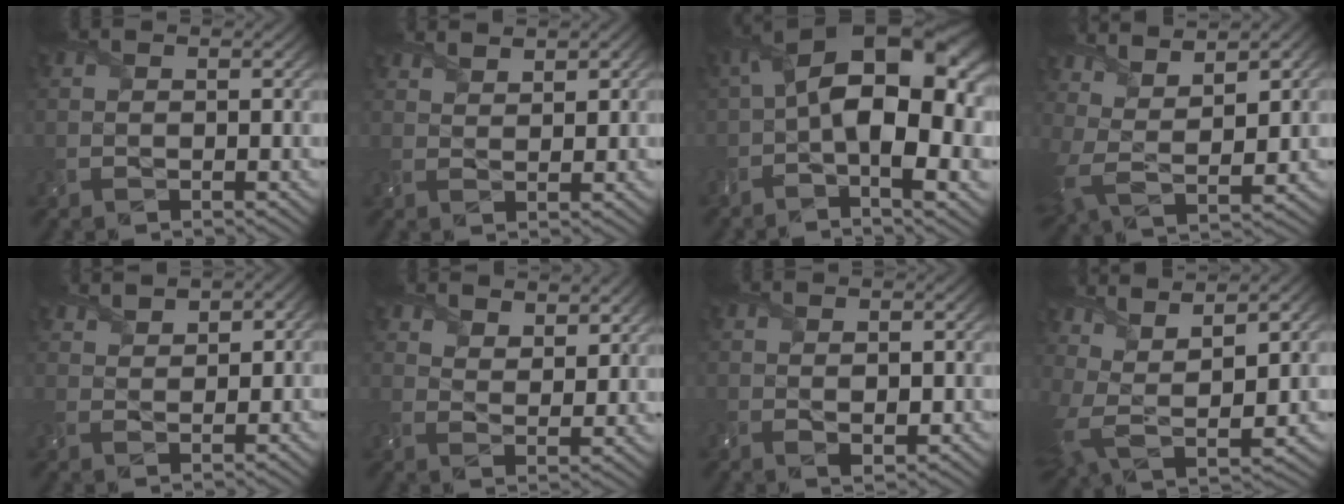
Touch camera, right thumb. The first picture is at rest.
{"total": 2.3, "force": [2.2, 0.3, 0.6], "torque": [-0.013, 0.003, 0.047]}
{"total": 15.3, "force": [0.9, 6.3, 13.9], "torque": [-0.246, 0.007, 0.011]}
{"total": 7.8, "force": [4.6, 2.6, 5.8], "torque": [-0.129, -0.003, 0.096]}
{"total": 3.2, "force": [2.4, 1.5, 1.5], "torque": [-0.026, 0.007, 0.047]}
{"total": 4.8, "force": [4.4, 1.6, 1.4], "torque": [-0.031, -0.008, 0.087]}
{"total": 2.1, "force": [0.0, 1.0, 1.8], "torque": [-0.026, -0.003, 0.007]}
{"total": 8.5, "force": [4.3, 2.6, 6.9], "torque": [-0.161, -0.005, 0.093]}